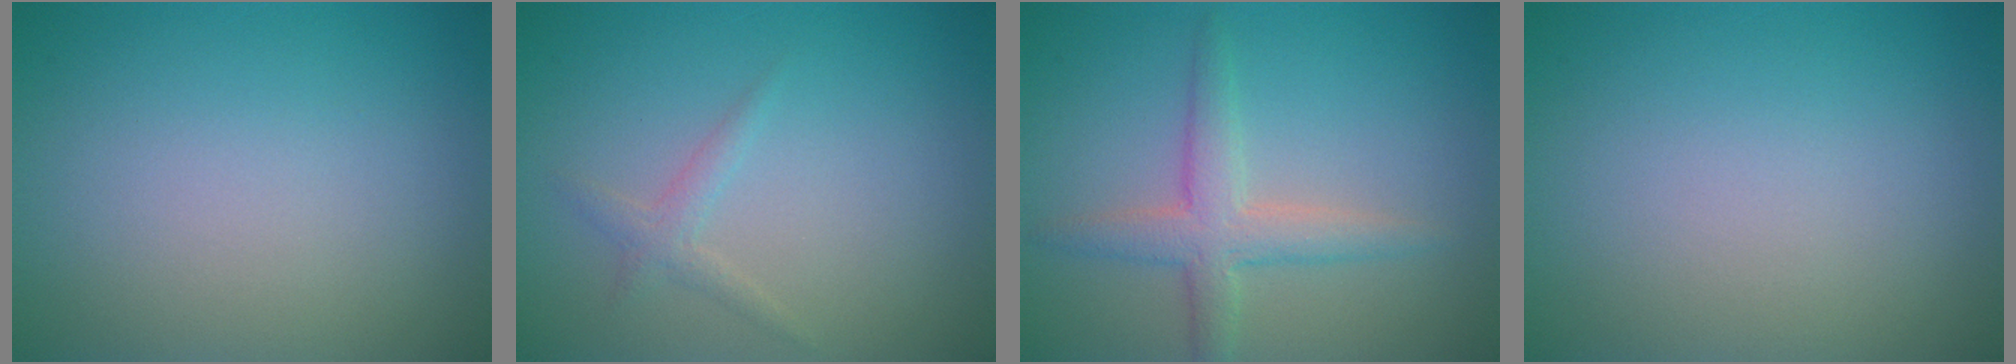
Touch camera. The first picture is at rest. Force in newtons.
{"total": 1.3, "press": 1.3, "slide": 0.0}
{"total": 3.2, "press": 3.2, "slide": 0.1}
{"total": 0.0}